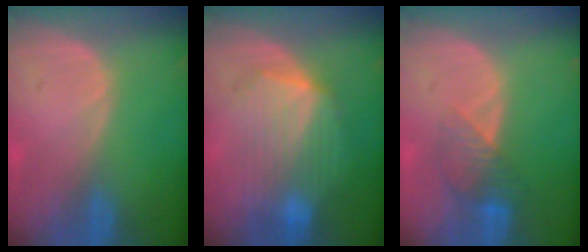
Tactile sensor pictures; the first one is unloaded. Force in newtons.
{"total": 8.2, "press": 8.2, "slide": 0.2}
{"total": 4.2, "press": 4.1, "slide": 0.8}